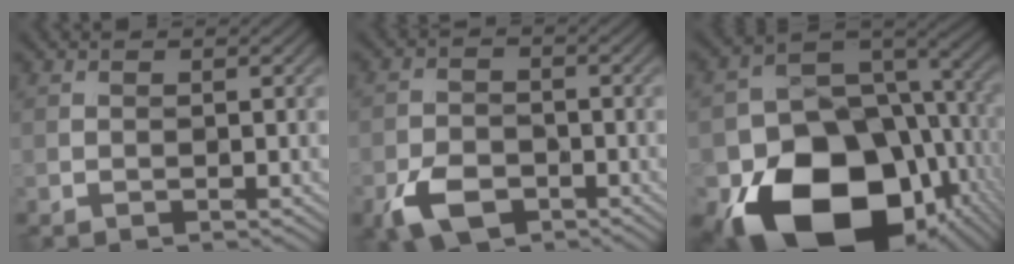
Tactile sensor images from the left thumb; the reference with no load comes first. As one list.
[{"total": 6.0, "force": [-3.2, 3.7, 3.4], "torque": [-0.072, -0.007, -0.068]}, {"total": 20.3, "force": [-8.1, 14.2, 12.1], "torque": [-0.217, -0.049, -0.113]}]